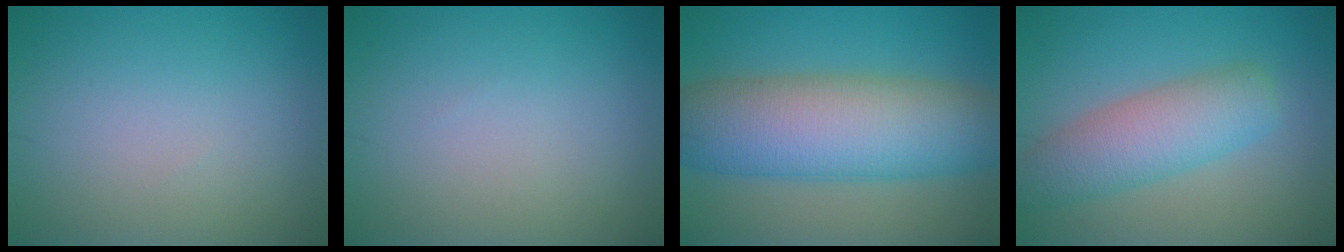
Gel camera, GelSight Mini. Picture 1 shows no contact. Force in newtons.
{"total": 0.0}
{"total": 11.2, "press": 11.2, "slide": 0.2}
{"total": 5.6, "press": 5.6, "slide": 0.4}